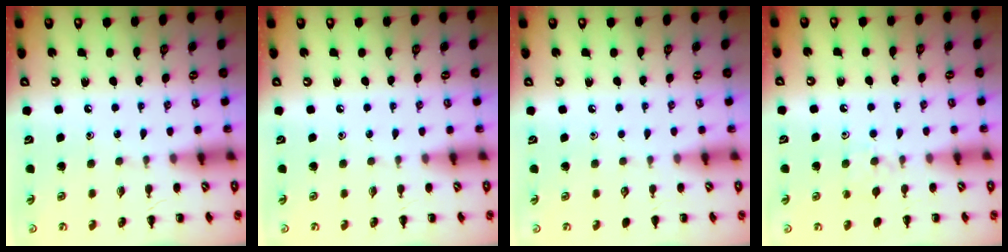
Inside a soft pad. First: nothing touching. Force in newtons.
{"total": 0.0}
{"total": 0.0}
{"total": 5.4, "press": 5.1, "slide": 1.8}